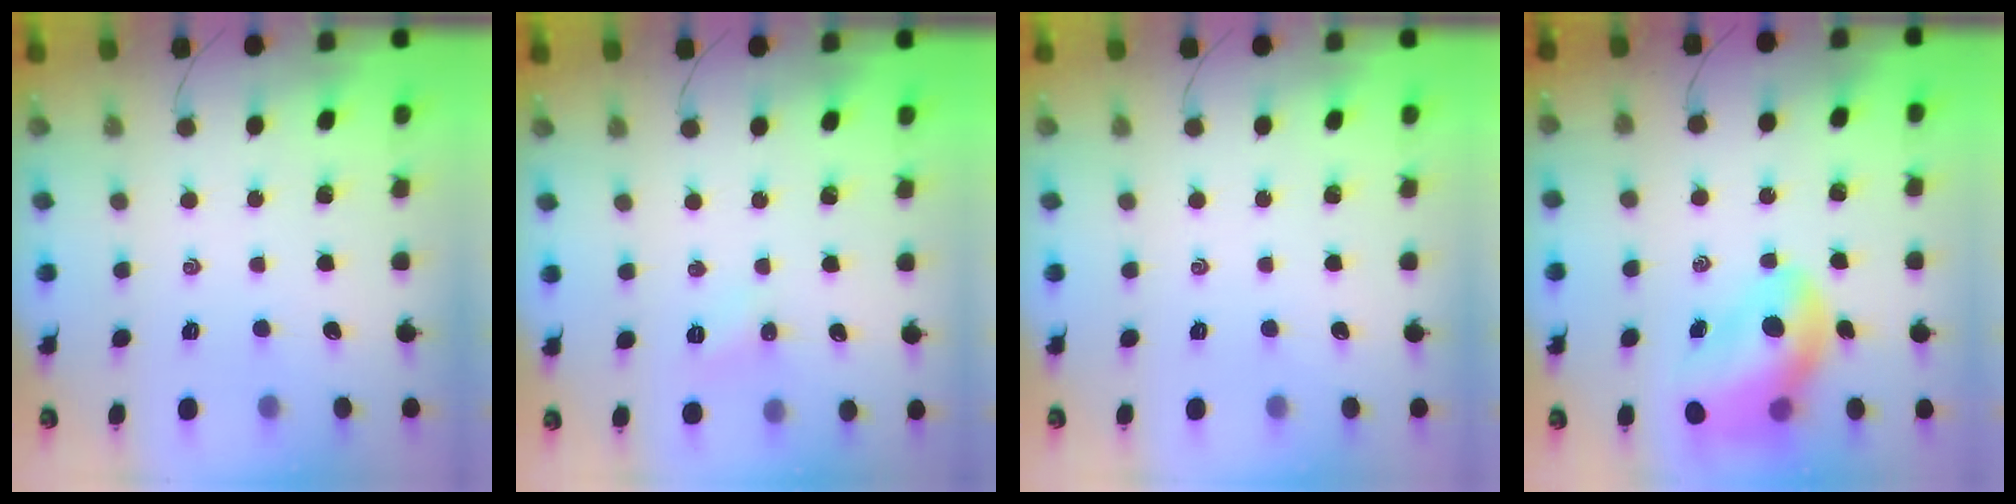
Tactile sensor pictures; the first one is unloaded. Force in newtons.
{"total": 5.1, "press": 4.9, "slide": 1.6}
{"total": 0.0}
{"total": 14.6, "press": 13.9, "slide": 4.4}